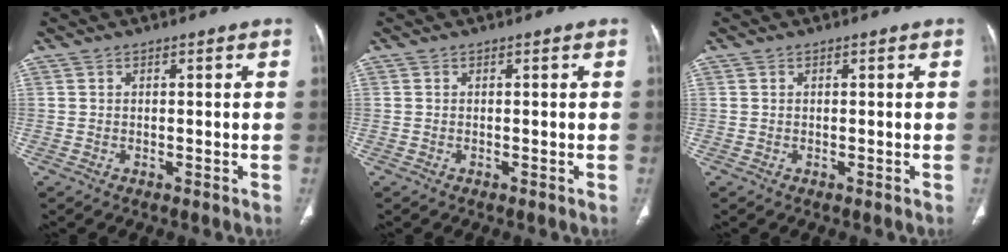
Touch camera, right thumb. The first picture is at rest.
{"total": 0.0}
{"total": 0.0}